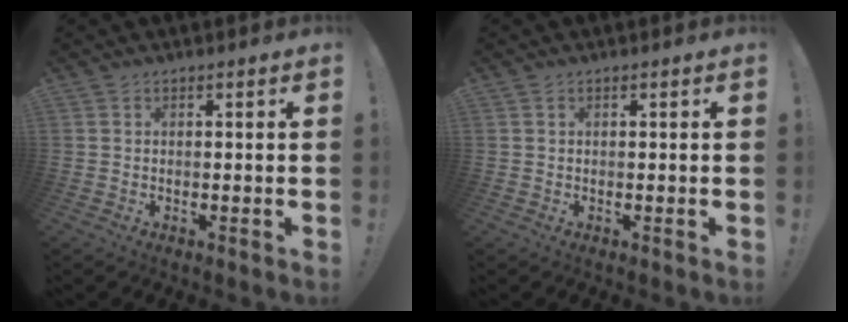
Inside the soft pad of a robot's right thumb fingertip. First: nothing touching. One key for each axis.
{"total": 0.0}